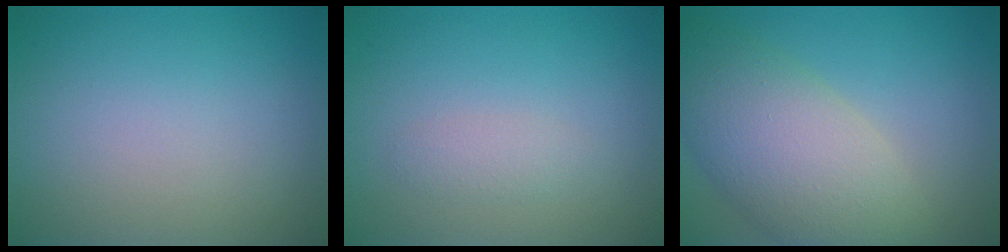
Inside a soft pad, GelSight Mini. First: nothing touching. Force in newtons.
{"total": 1.3, "press": 1.3, "slide": 0.0}
{"total": 8.2, "press": 8.2, "slide": 0.4}